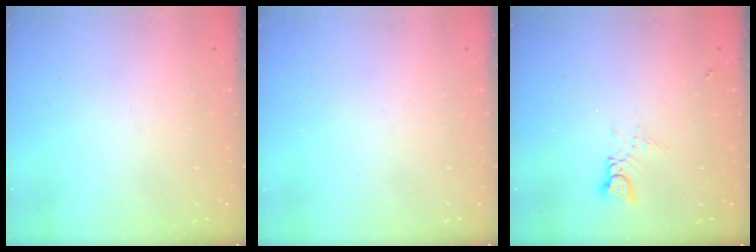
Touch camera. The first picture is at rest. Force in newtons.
{"total": 0.0}
{"total": 2.9, "press": 2.9, "slide": 0.3}